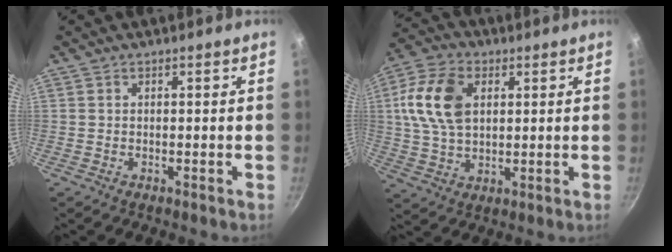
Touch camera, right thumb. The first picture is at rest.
{"total": 13.2, "force": [3.0, 8.6, 9.6], "torque": [-0.172, 0.006, 0.049]}